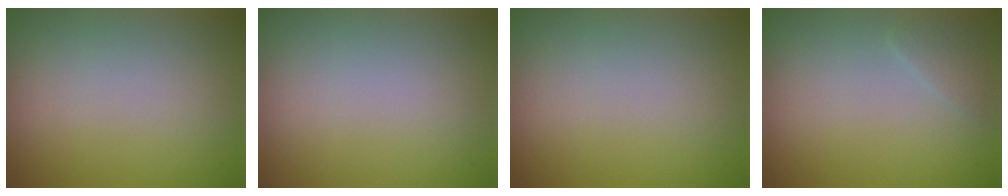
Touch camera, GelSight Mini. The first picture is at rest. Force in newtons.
{"total": 0.0}
{"total": 0.0}
{"total": 1.2, "press": 1.2, "slide": 0.0}